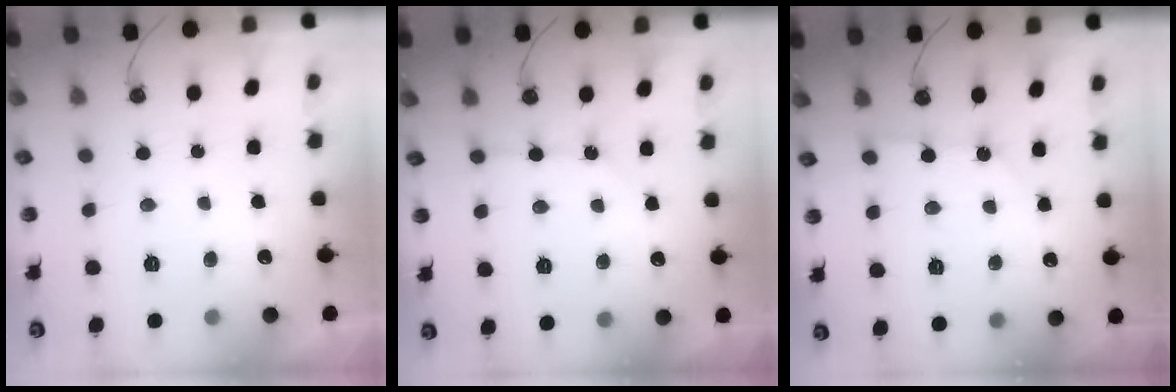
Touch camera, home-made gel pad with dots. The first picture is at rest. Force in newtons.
{"total": 5.2, "press": 5.1, "slide": 0.8}
{"total": 4.7, "press": 4.7, "slide": 0.6}